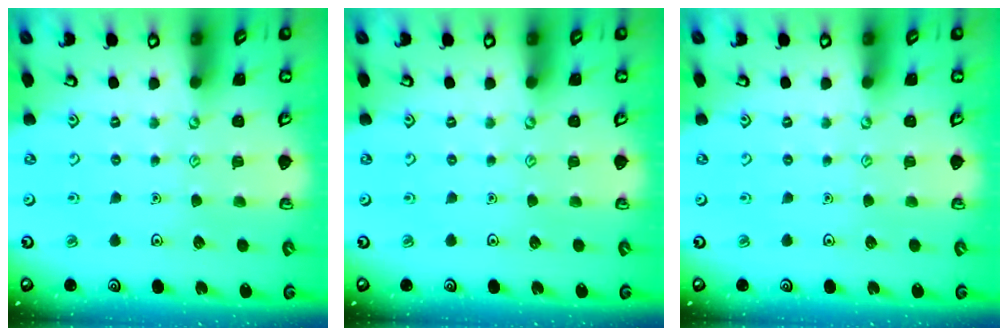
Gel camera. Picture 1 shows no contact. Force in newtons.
{"total": 0.0}
{"total": 0.0}